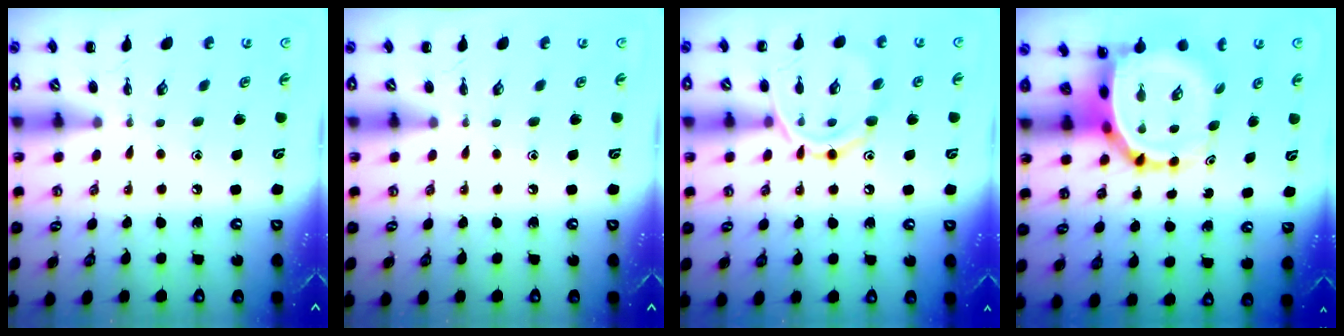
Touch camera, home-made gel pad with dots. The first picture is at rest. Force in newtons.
{"total": 0.0}
{"total": 13.0, "press": 12.9, "slide": 1.0}
{"total": 7.3, "press": 6.9, "slide": 2.5}